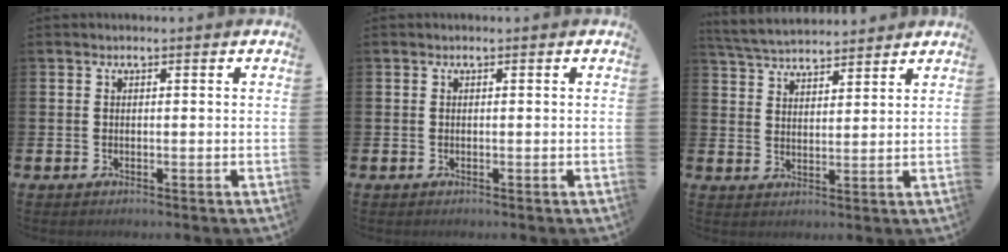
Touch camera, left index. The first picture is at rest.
{"total": 0.0}
{"total": 4.5, "force": [4.4, 0.7, 0.4], "torque": [-0.031, -0.023, 0.081]}